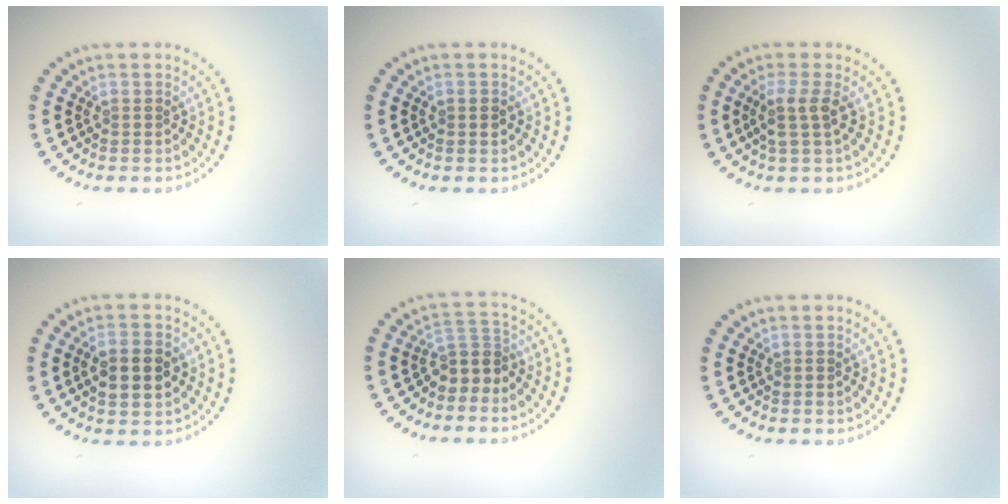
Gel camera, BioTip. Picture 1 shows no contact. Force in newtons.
{"total": 1.0, "press": 1.0, "slide": 0.1}
{"total": 2.3, "press": 1.9, "slide": 1.4}
{"total": 3.4, "press": 3.4, "slide": 0.1}
{"total": 2.8, "press": 2.0, "slide": 2.0}
{"total": 0.0}